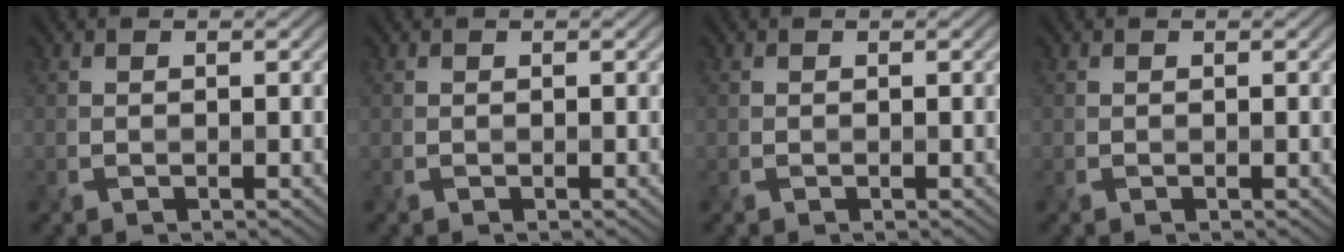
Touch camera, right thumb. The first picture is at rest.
{"total": 0.0}
{"total": 0.0}
{"total": 0.0}